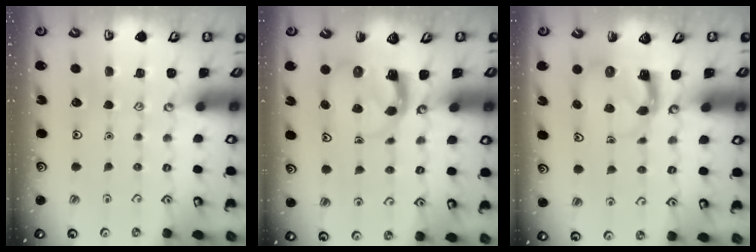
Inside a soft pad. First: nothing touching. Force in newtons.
{"total": 3.8, "press": 3.8, "slide": 0.6}
{"total": 3.8, "press": 3.7, "slide": 0.7}